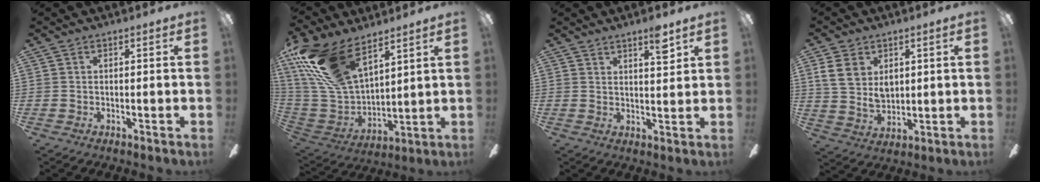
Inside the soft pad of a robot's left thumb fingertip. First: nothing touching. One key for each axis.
{"total": 21.8, "fx": 13.5, "fy": 10.1, "fz": 13.8, "tx": -0.324, "ty": -0.057, "tz": 0.247}
{"total": 5.1, "fx": 3.8, "fy": 0.8, "fz": 3.4, "tx": -0.043, "ty": -0.022, "tz": 0.057}
{"total": 9.2, "fx": 3.2, "fy": 6.6, "fz": 5.5, "tx": -0.093, "ty": -0.003, "tz": 0.060}